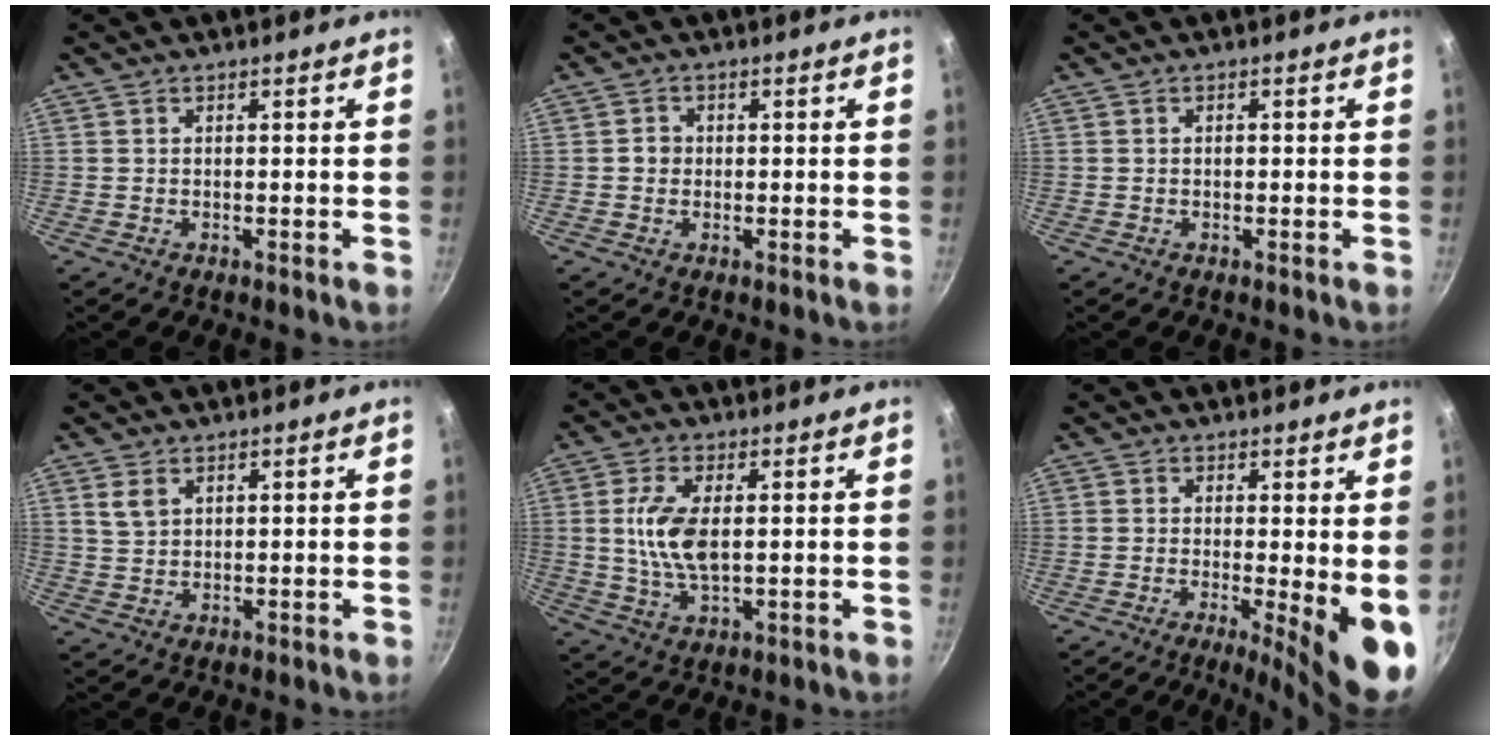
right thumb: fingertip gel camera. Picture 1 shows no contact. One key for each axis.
{"total": 2.0, "fx": -0.1, "fy": 1.9, "fz": 0.7, "tx": -0.001, "ty": 0.006, "tz": -0.005}
{"total": 0.6, "fx": -0.1, "fy": 0.5, "fz": 0.4, "tx": -0.005, "ty": 0.004, "tz": -0.001}
{"total": 3.4, "fx": 1.6, "fy": 2.3, "fz": 1.9, "tx": -0.028, "ty": -0.002, "tz": 0.034}
{"total": 9.0, "fx": 0.8, "fy": 4.3, "fz": 7.8, "tx": -0.153, "ty": -0.002, "tz": 0.017}
{"total": 9.4, "fx": -0.9, "fy": 2.3, "fz": 9.0, "tx": -0.110, "ty": -0.016, "tz": -0.009}